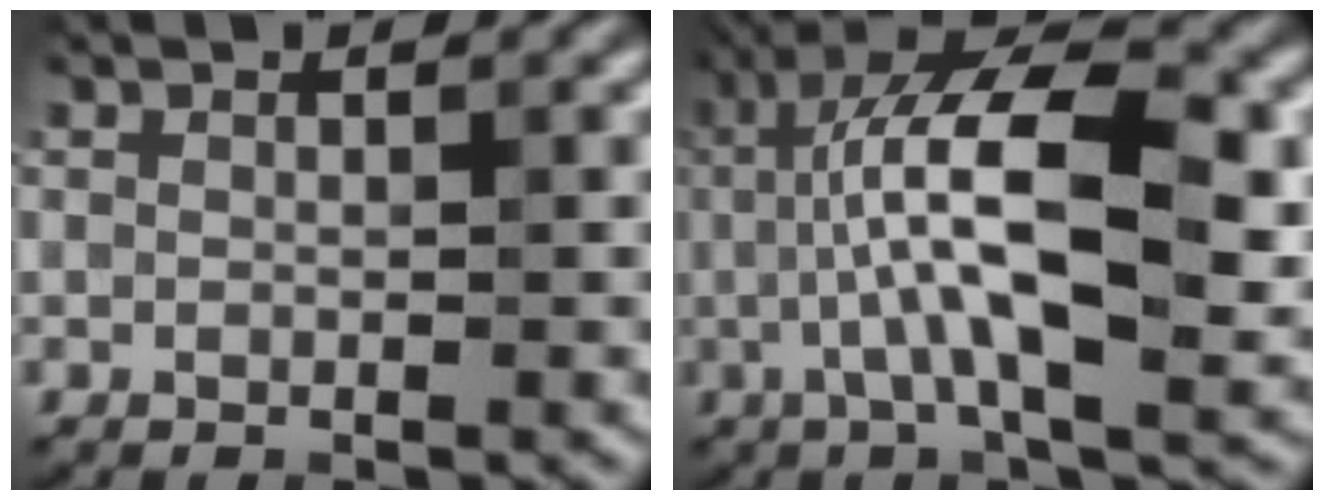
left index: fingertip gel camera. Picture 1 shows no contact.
{"total": 11.6, "force": [0.4, 3.6, 11.0], "torque": [-0.188, 0.019, -0.001]}